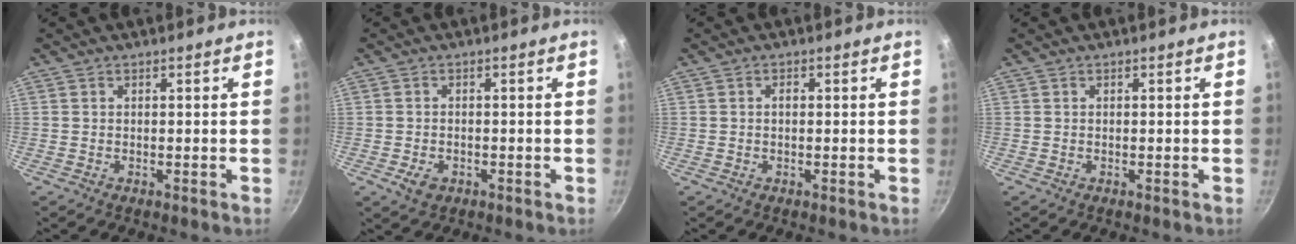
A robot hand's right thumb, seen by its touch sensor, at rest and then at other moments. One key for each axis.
{"total": 3.0, "fx": -1.3, "fy": 2.1, "fz": 1.8, "tx": -0.032, "ty": 0.005, "tz": -0.020}
{"total": 0.9, "fx": 0.0, "fy": 0.6, "fz": 0.7, "tx": -0.012, "ty": 0.005, "tz": -0.002}
{"total": 0.0}